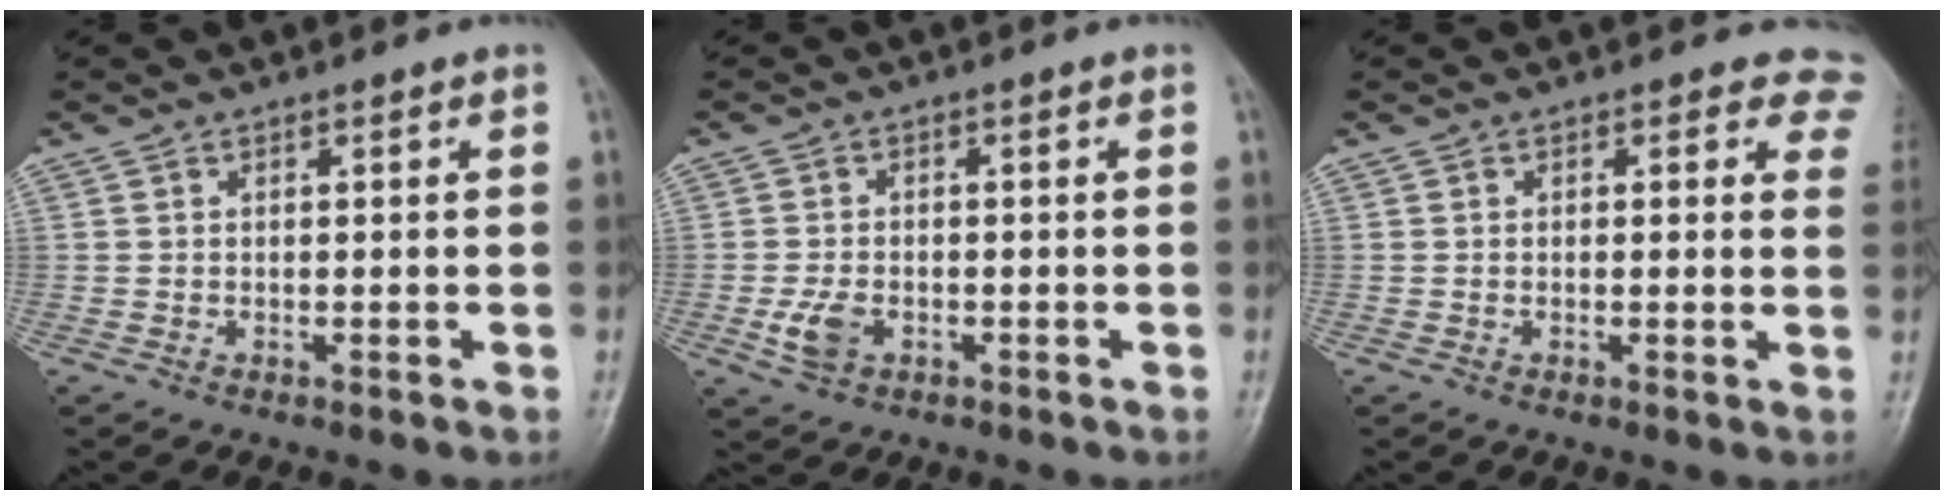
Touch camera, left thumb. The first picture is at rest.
{"total": 4.1, "force": [-1.4, 2.8, 2.6], "torque": [-0.052, 0.002, -0.024]}
{"total": 4.7, "force": [3.5, 2.7, 1.4], "torque": [0.023, -0.009, 0.012]}